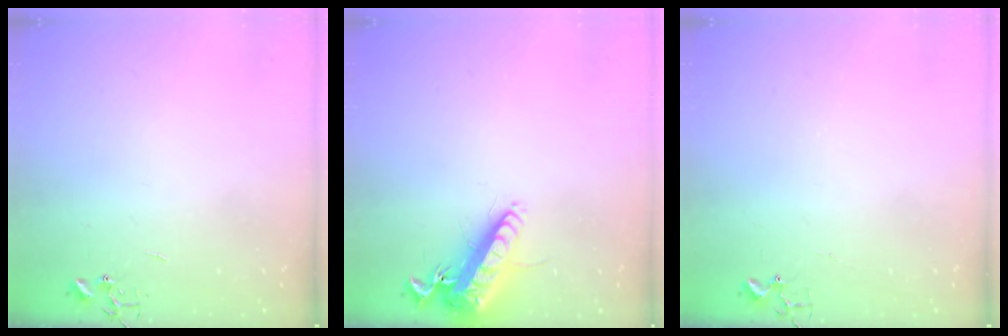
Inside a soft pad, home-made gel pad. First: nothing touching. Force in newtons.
{"total": 15.3, "press": 15.0, "slide": 3.0}
{"total": 2.4, "press": 2.4, "slide": 0.3}